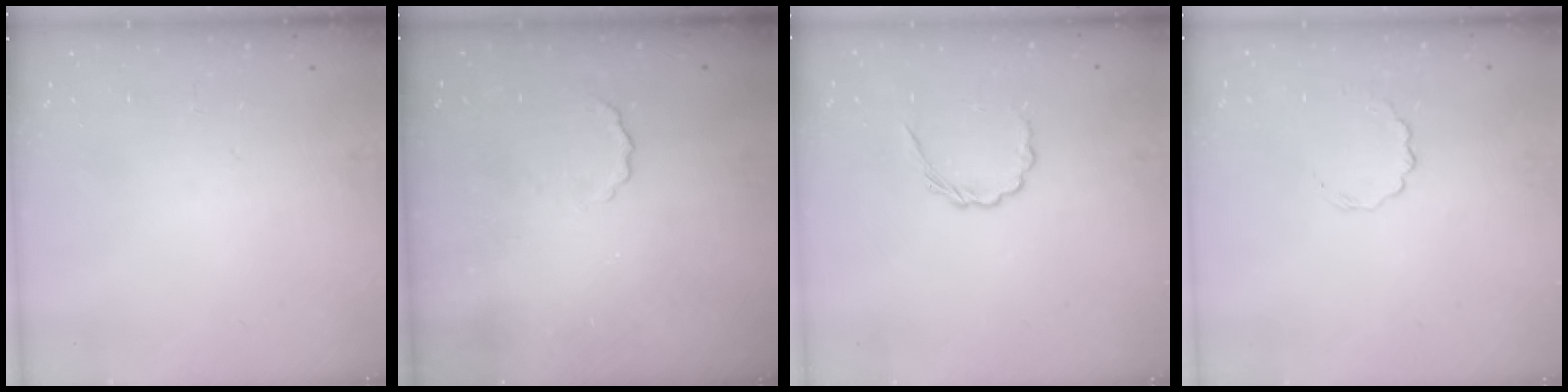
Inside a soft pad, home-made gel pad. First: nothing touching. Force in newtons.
{"total": 3.5, "press": 3.4, "slide": 0.8}
{"total": 3.7, "press": 3.4, "slide": 1.2}
{"total": 3.9, "press": 3.6, "slide": 1.3}